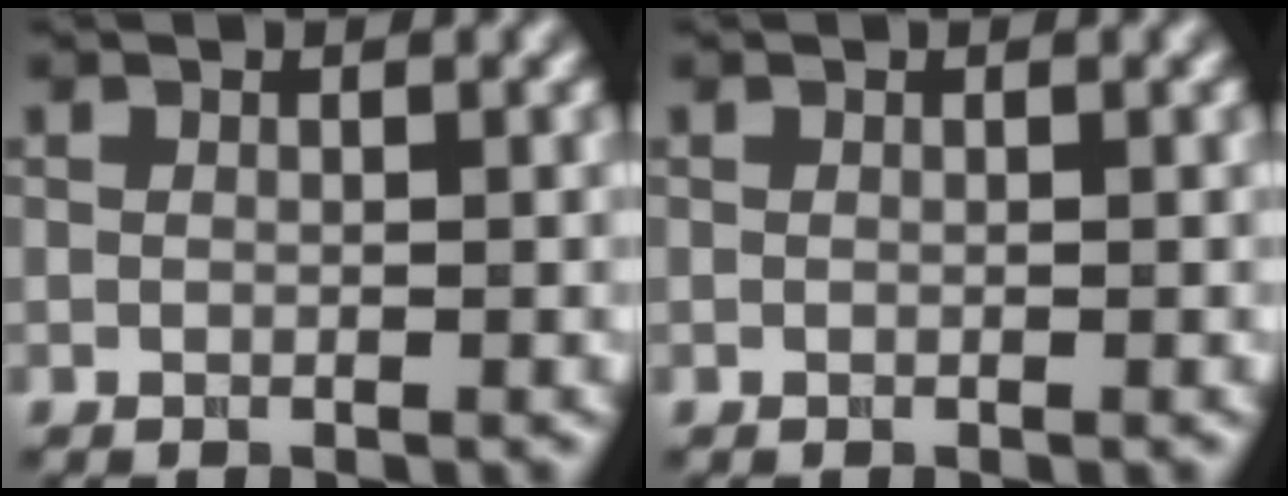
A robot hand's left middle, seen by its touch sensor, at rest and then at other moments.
{"total": 0.0}